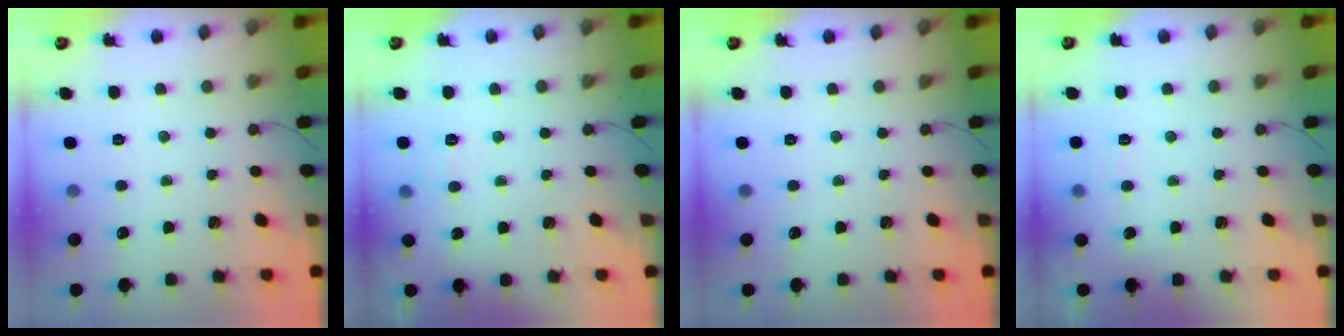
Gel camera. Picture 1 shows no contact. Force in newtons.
{"total": 3.1, "press": 2.8, "slide": 1.5}
{"total": 0.0}
{"total": 2.6, "press": 2.1, "slide": 1.5}